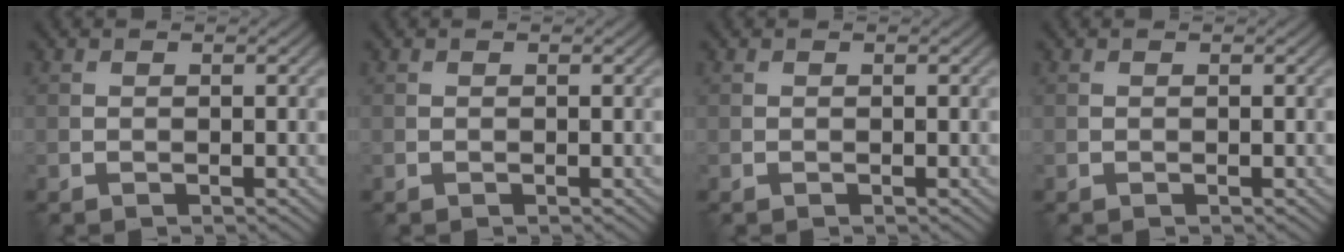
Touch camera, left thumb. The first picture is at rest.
{"total": 0.0}
{"total": 0.0}
{"total": 0.0}